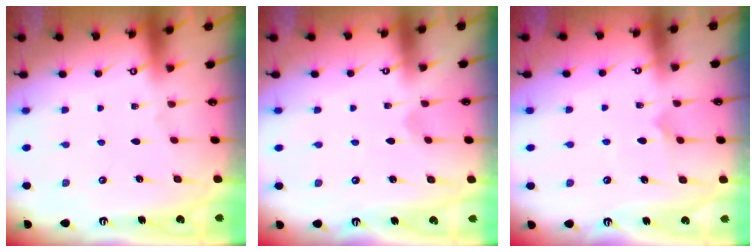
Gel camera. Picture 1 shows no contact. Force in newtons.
{"total": 0.0}
{"total": 5.7, "press": 5.7, "slide": 0.5}